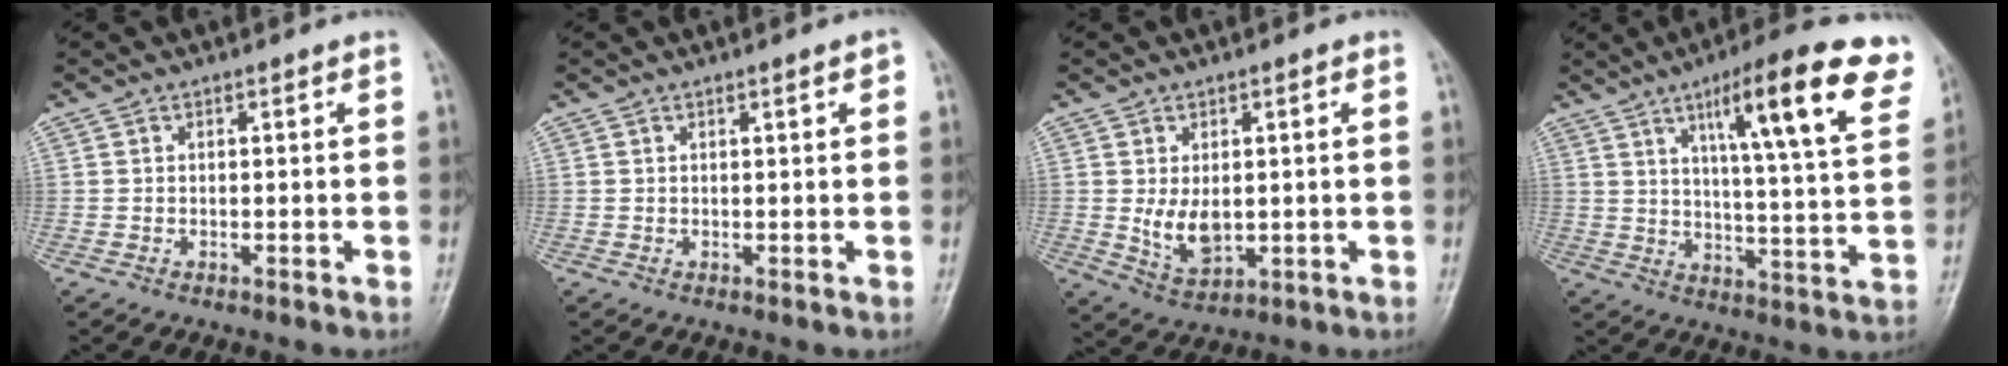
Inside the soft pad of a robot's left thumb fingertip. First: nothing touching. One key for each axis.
{"total": 1.3, "fx": 0.6, "fy": 0.2, "fz": 1.1, "tx": -0.016, "ty": 0.001, "tz": 0.007}
{"total": 6.4, "fx": 0.2, "fy": 4.0, "fz": 4.9, "tx": -0.074, "ty": -0.015, "tz": 0.017}
{"total": 19.5, "fx": 10.3, "fy": 3.6, "fz": 16.1, "tx": -0.201, "ty": -0.031, "tz": 0.147}